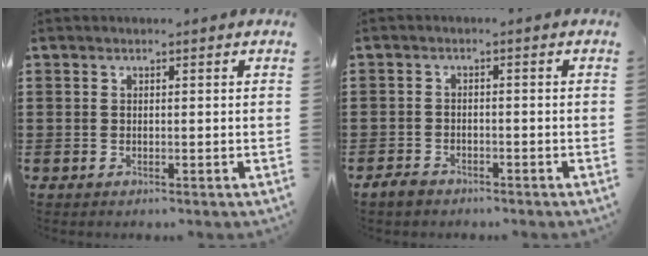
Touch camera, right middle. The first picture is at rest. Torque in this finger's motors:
{"motor_torque": [2.13, 0.01, 0.14, 0.04]}